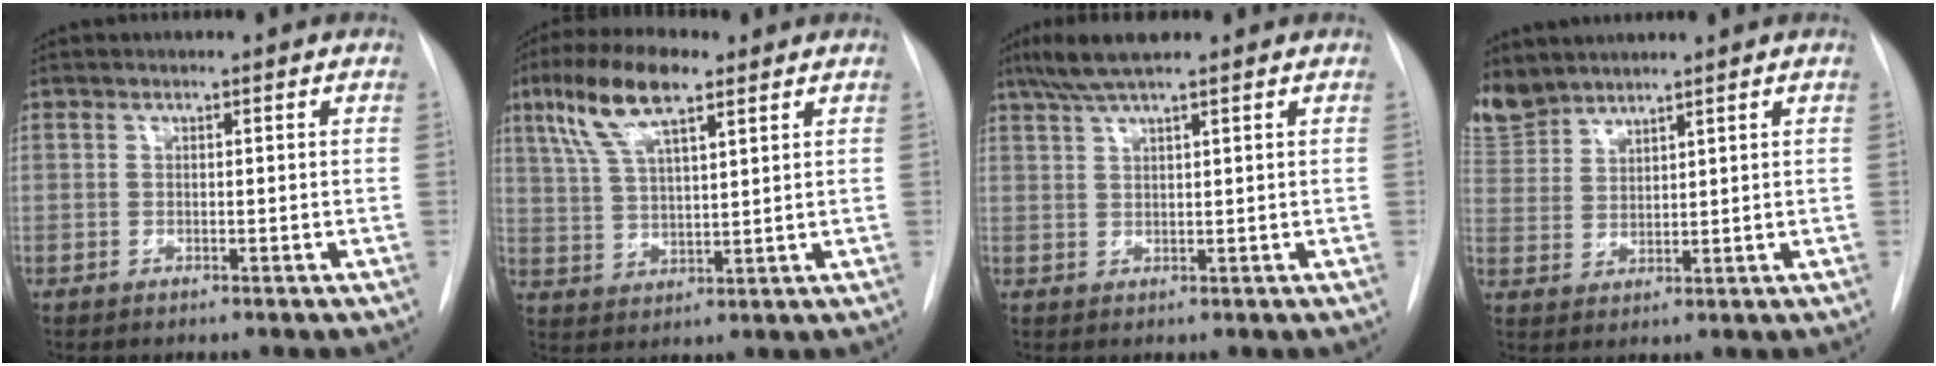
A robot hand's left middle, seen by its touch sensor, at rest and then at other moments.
{"total": 11.0, "force": [6.3, 2.9, 8.5], "torque": [-0.177, 0.023, 0.122]}
{"total": 5.4, "force": [4.2, 0.1, 3.4], "torque": [-0.071, 0.022, 0.080]}
{"total": 6.8, "force": [6.5, 2.0, 0.5], "torque": [-0.019, 0.004, 0.144]}